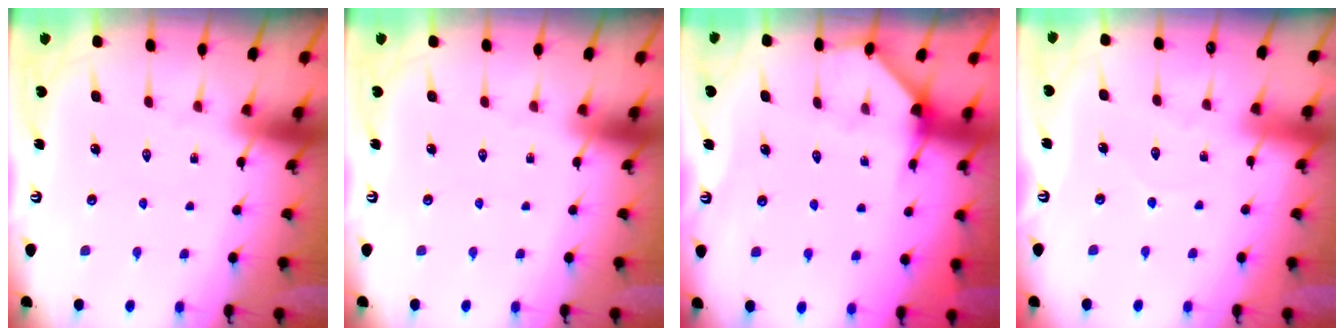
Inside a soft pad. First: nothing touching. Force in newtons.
{"total": 0.0}
{"total": 2.9, "press": 2.9, "slide": 0.2}
{"total": 3.7, "press": 3.7, "slide": 0.3}